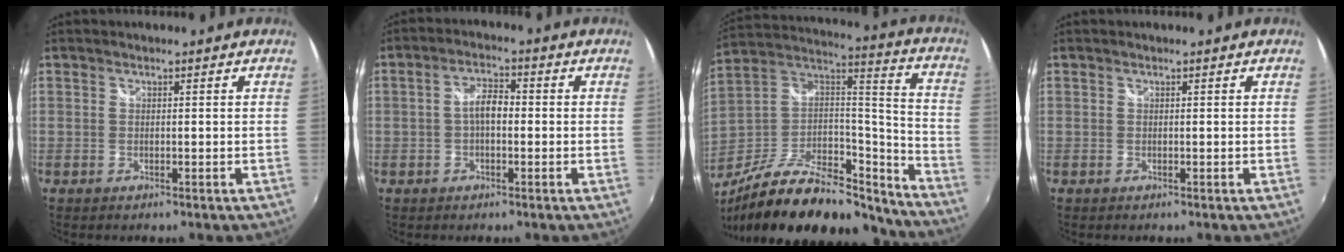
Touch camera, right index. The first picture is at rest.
{"total": 4.1, "force": [-0.5, 2.0, 3.6], "torque": [-0.067, 0.012, -0.010]}
{"total": 30.2, "force": [-22.7, 11.0, 16.5], "torque": [-0.280, 0.011, -0.351]}
{"total": 0.0}